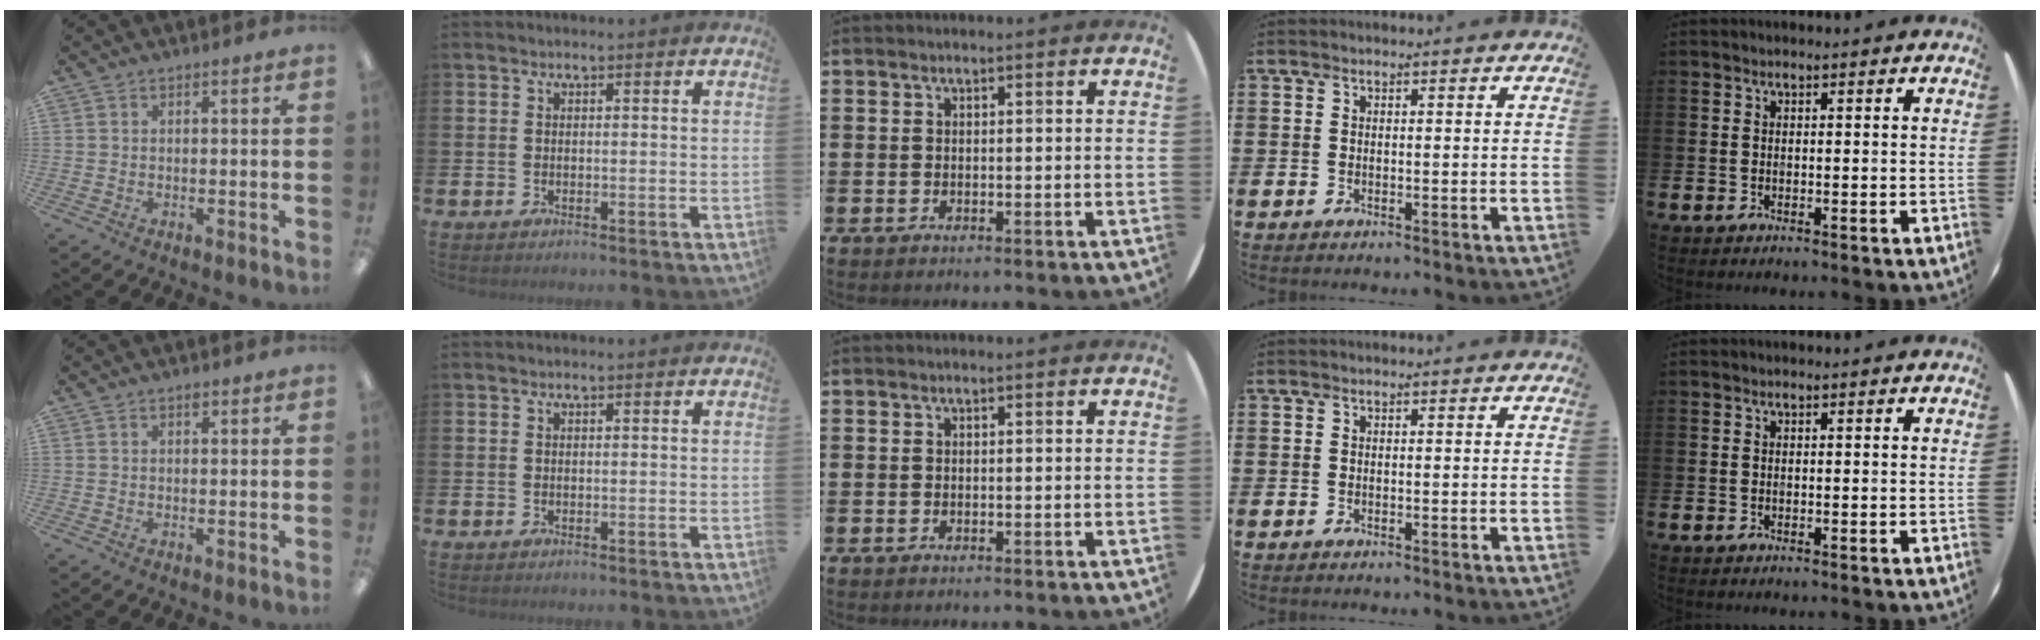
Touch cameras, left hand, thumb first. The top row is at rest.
{"thumb": {"total": 1.3, "force": [0.9, 0.7, 0.7], "torque": [0.002, -0.005, 0.012]}}